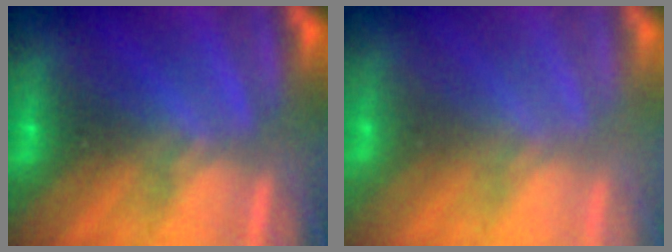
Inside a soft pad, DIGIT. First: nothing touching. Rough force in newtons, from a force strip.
{"total": 2.4}